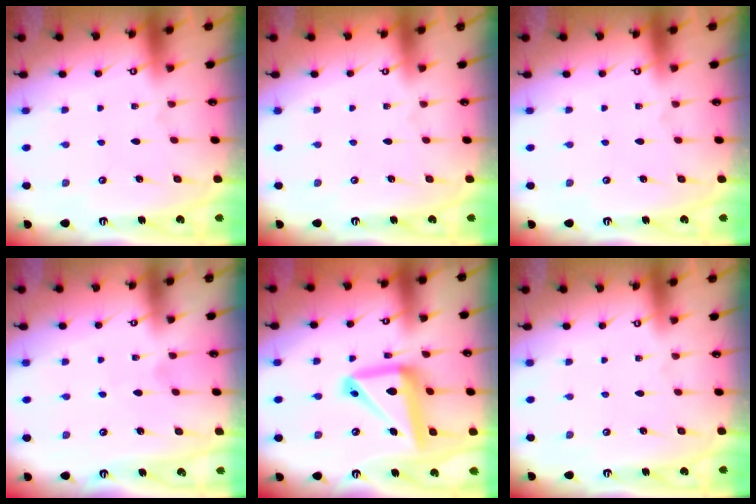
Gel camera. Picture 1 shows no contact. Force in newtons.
{"total": 0.8, "press": 0.7, "slide": 0.4}
{"total": 0.0}
{"total": 2.8, "press": 2.8, "slide": 0.1}
{"total": 16.9, "press": 16.8, "slide": 1.8}
{"total": 0.0}